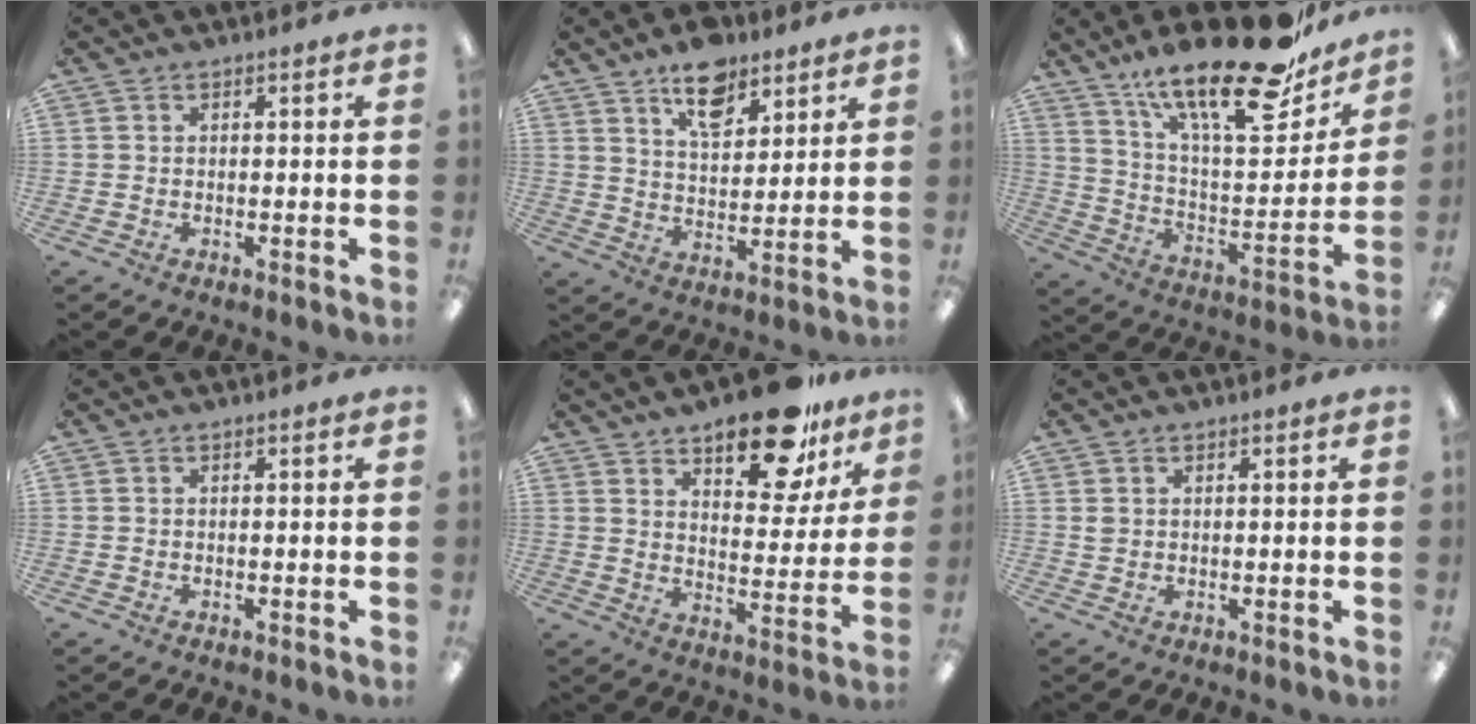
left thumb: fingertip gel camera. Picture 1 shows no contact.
{"total": 10.9, "force": [7.8, 5.6, 5.2], "torque": [-0.068, -0.038, 0.137]}
{"total": 25.8, "force": [18.4, 7.7, 16.3], "torque": [-0.247, -0.118, 0.302]}
{"total": 0.0}
{"total": 17.7, "force": [12.9, 7.1, 9.9], "torque": [-0.132, -0.073, 0.214]}
{"total": 1.1, "force": [0.7, 0.8, 0.4], "torque": [-0.009, 0.003, 0.013]}